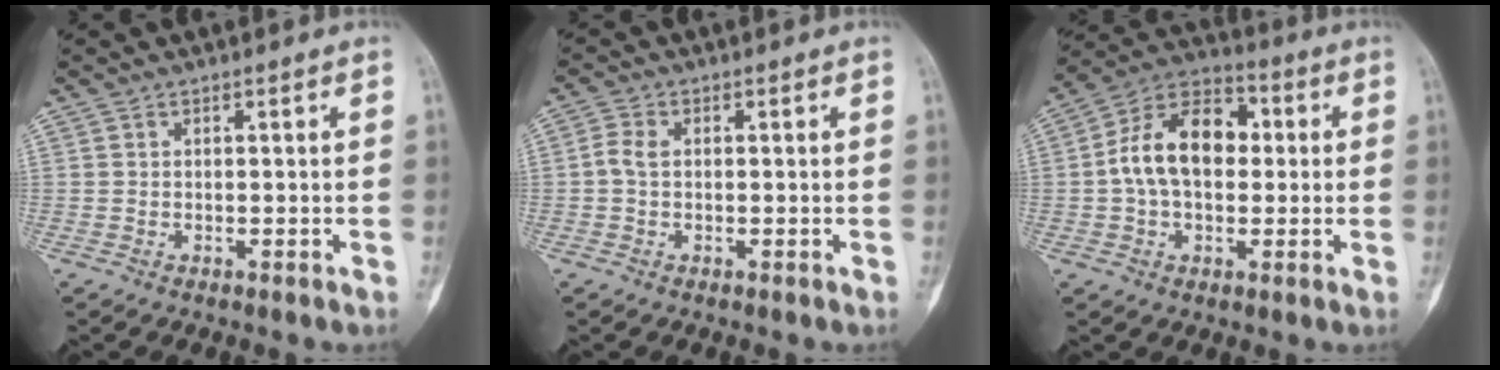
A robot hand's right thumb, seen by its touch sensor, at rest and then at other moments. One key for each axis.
{"total": 2.5, "fx": -0.1, "fy": 1.6, "fz": 1.9, "tx": -0.045, "ty": 0.005, "tz": -0.007}
{"total": 14.8, "fx": 1.0, "fy": 9.6, "fz": 11.1, "tx": -0.172, "ty": 0.033, "tz": 0.006}